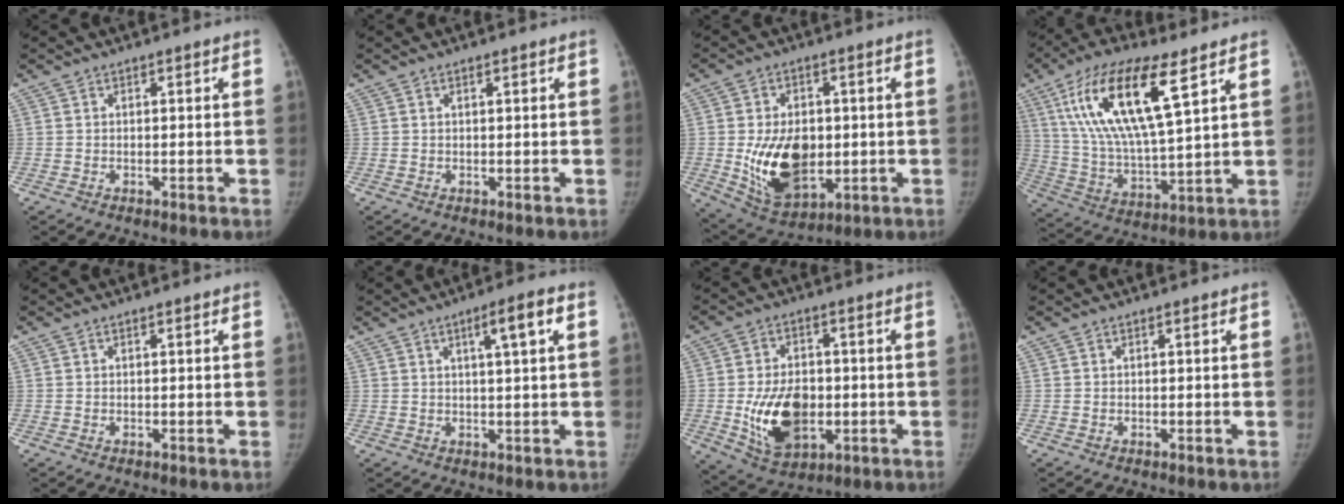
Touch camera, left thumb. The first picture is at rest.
{"total": 0.6, "force": [0.3, 0.2, 0.5], "torque": [-0.009, 0.001, 0.005]}
{"total": 14.9, "force": [-0.9, 9.7, 11.2], "torque": [-0.160, -0.012, 0.007]}
{"total": 20.4, "force": [9.1, 6.2, 17.1], "torque": [-0.323, -0.026, 0.169]}
{"total": 0.0}
{"total": 5.6, "force": [2.0, 0.4, 5.2], "torque": [-0.083, 0.004, 0.031]}
{"total": 13.5, "force": [-2.0, 8.8, 10.0], "torque": [-0.147, -0.001, -0.020]}
{"total": 0.0}